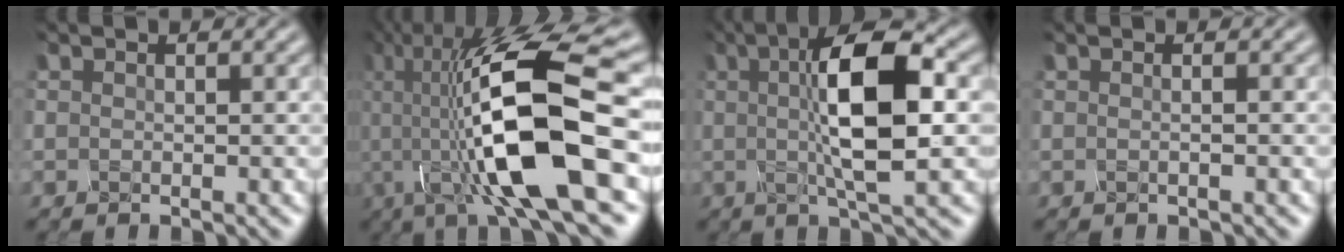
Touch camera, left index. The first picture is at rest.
{"total": 13.4, "force": [-2.8, 3.7, 12.5], "torque": [-0.228, 0.002, -0.067]}
{"total": 9.3, "force": [0.5, 2.6, 8.9], "torque": [-0.143, 0.007, 0.001]}
{"total": 1.6, "force": [0.3, 0.7, 1.4], "torque": [-0.007, 0.007, -0.022]}